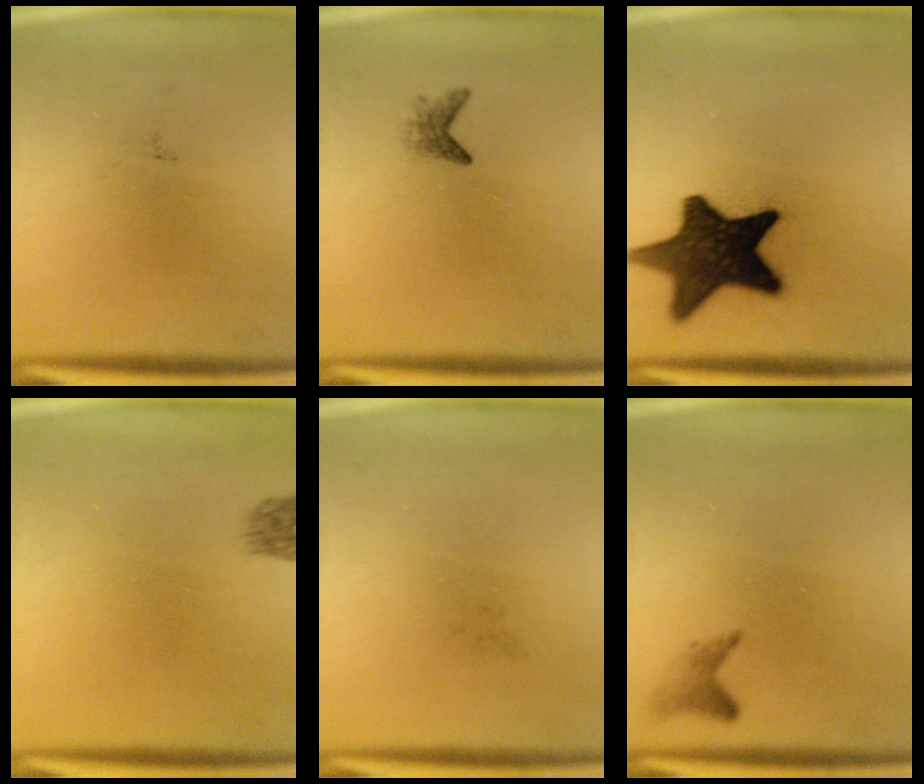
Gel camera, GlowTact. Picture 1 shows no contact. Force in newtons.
{"total": 1.5}
{"total": 16.6}
{"total": 1.6}
{"total": 0.0}
{"total": 1.4}